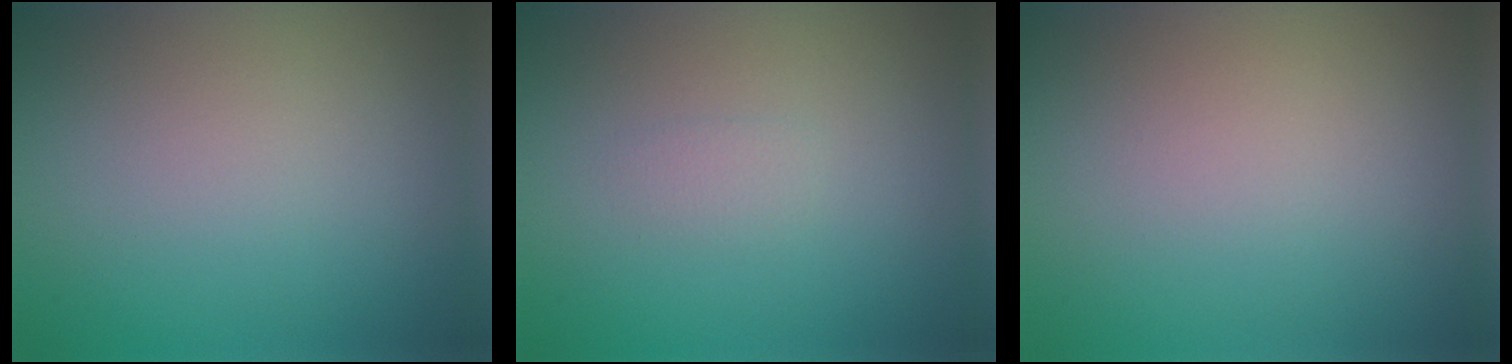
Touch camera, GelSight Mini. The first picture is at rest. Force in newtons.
{"total": 0.7, "press": 0.6, "slide": 0.2}
{"total": 0.0}